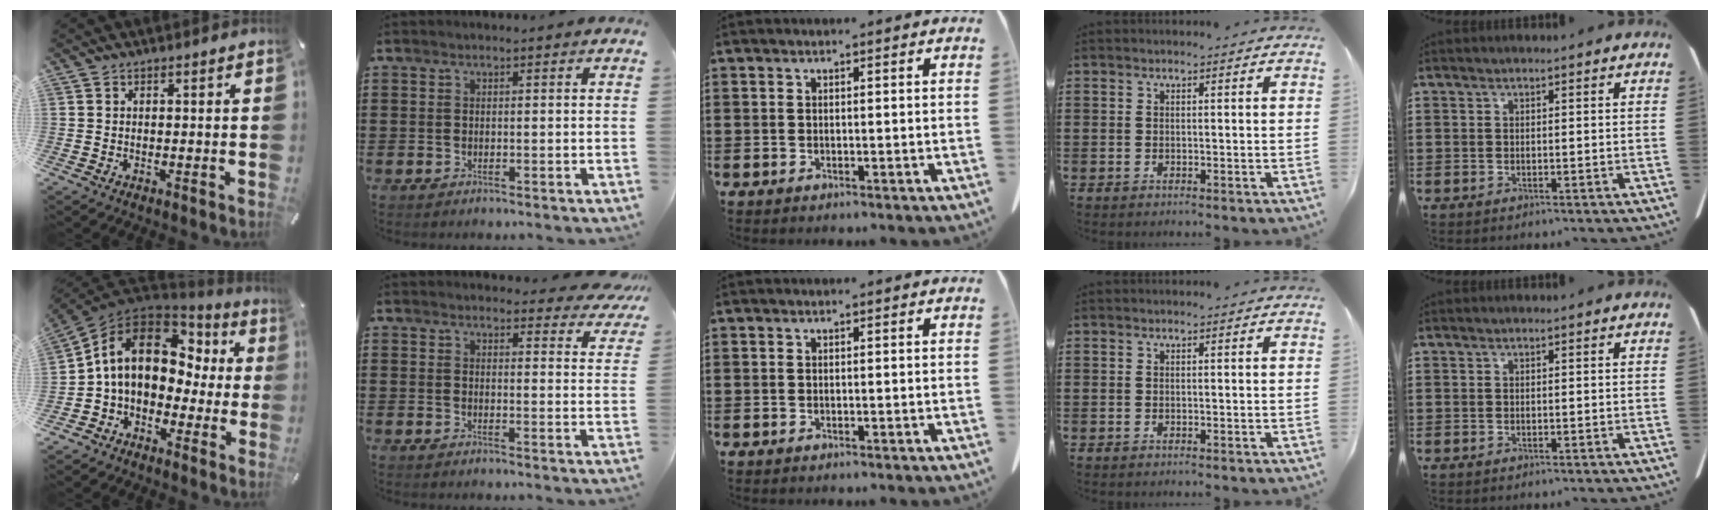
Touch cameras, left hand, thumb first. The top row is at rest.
{"thumb": {"total": 15.4, "force": [2.8, 11.7, 9.6], "torque": [-0.175, -0.001, 0.049]}, "index": {"total": 3.9, "force": [3.6, 0.6, 1.2], "torque": [-0.020, -0.018, 0.064]}}